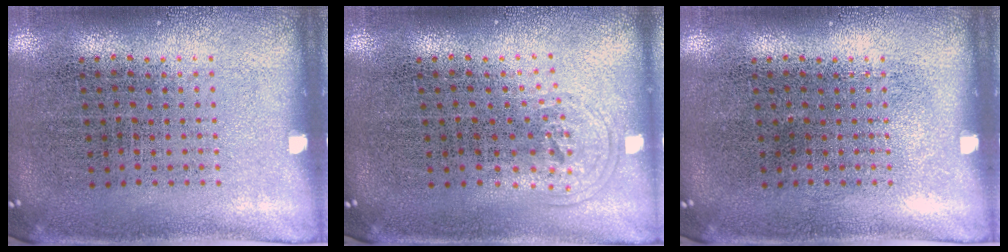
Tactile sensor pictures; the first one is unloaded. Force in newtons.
{"total": 0.8, "press": 0.6, "slide": 0.6}
{"total": 0.0}